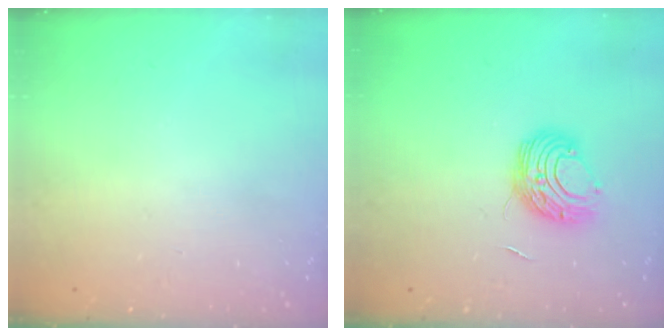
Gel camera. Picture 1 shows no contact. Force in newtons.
{"total": 9.3, "press": 9.3, "slide": 0.5}